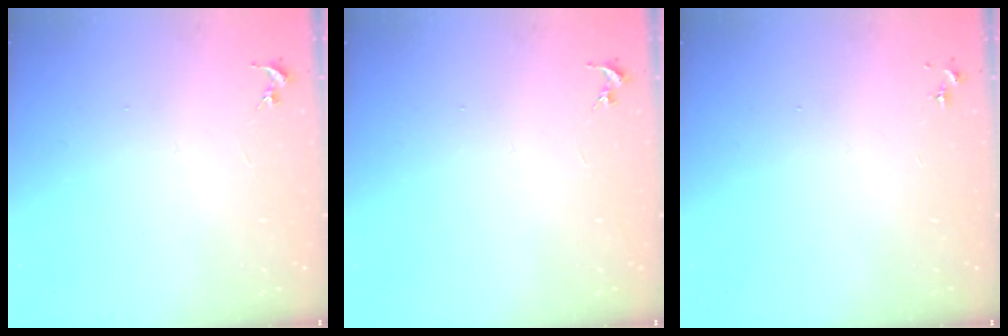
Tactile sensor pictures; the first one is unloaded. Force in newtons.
{"total": 0.0}
{"total": 0.0}